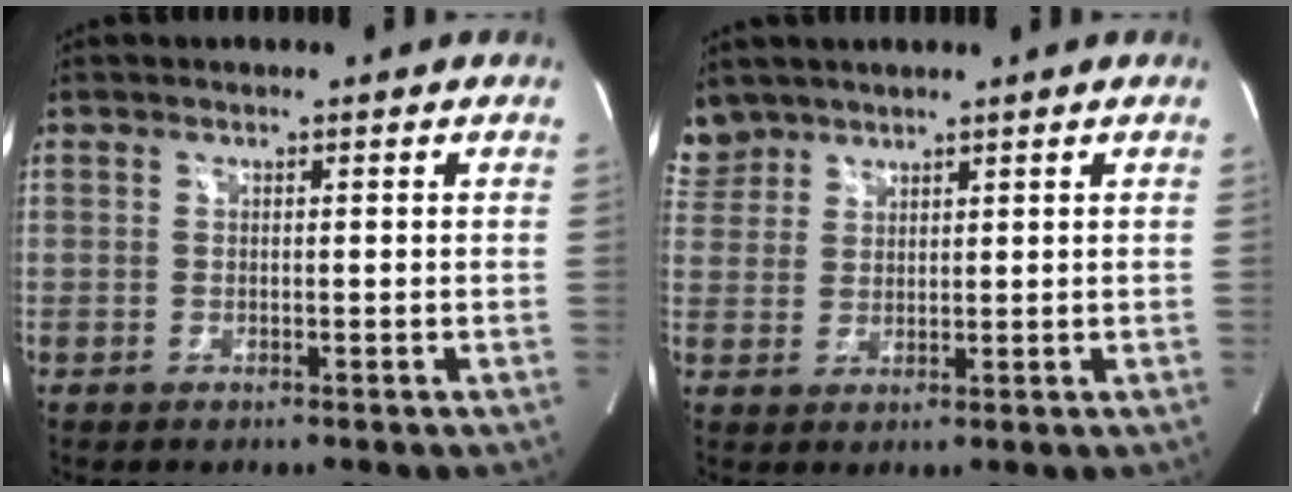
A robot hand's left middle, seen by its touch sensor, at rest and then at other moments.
{"total": 4.6, "force": [4.1, 2.1, -0.2], "torque": [0.002, 0.013, 0.090]}